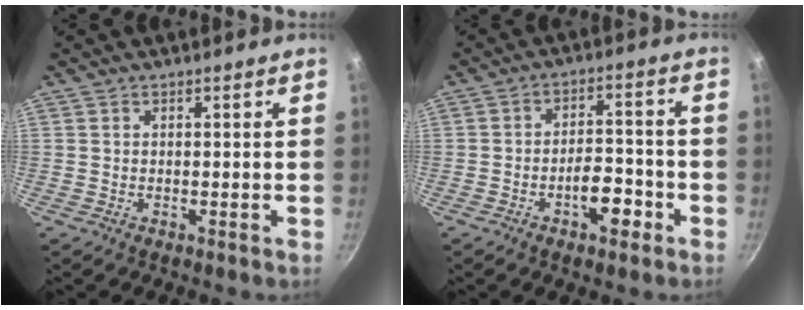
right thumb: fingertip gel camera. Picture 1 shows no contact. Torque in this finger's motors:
{"motor_torque": [1.07, 0.94, 0.68, -0.57, 0.05]}